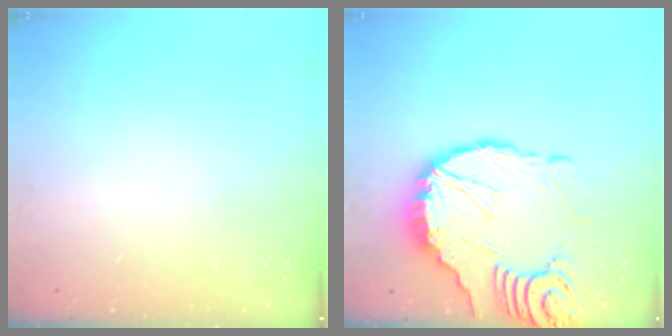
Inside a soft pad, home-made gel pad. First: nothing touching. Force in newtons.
{"total": 15.8, "press": 15.7, "slide": 2.0}